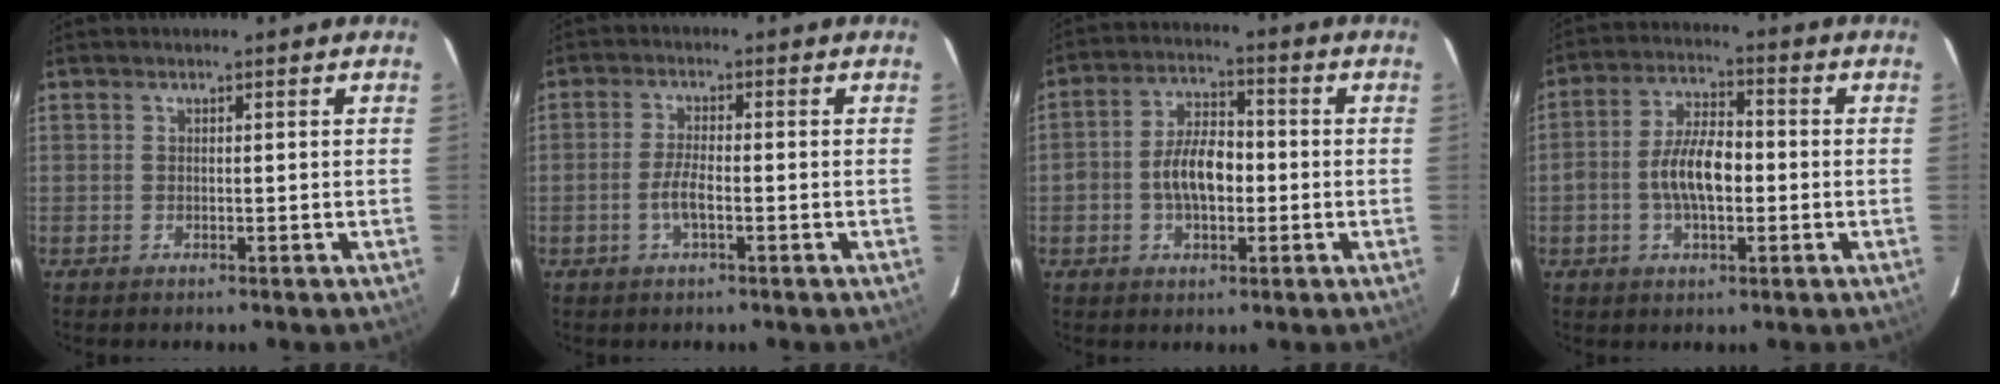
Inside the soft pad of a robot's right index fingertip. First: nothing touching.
{"total": 3.7, "force": [-1.4, 0.9, 3.3], "torque": [-0.071, -0.002, -0.027]}
{"total": 8.4, "force": [-1.4, 4.7, 6.8], "torque": [-0.129, 0.018, -0.021]}
{"total": 8.7, "force": [-1.5, 4.1, 7.5], "torque": [-0.147, 0.013, -0.026]}